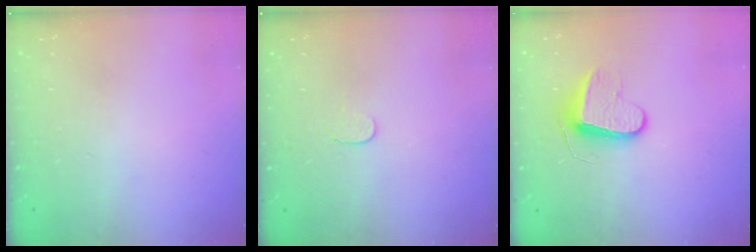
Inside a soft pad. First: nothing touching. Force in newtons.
{"total": 3.8, "press": 3.8, "slide": 0.4}
{"total": 9.1, "press": 9.1, "slide": 0.7}